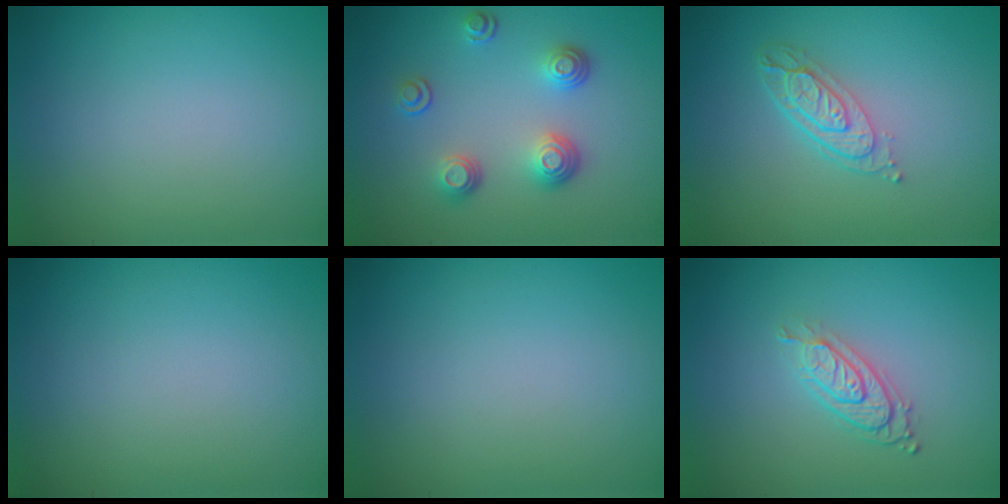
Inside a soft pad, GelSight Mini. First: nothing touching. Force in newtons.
{"total": 3.3, "press": 2.6, "slide": 2.1}
{"total": 3.4, "press": 2.6, "slide": 2.2}
{"total": 0.0}
{"total": 0.0}
{"total": 3.2, "press": 2.2, "slide": 2.2}